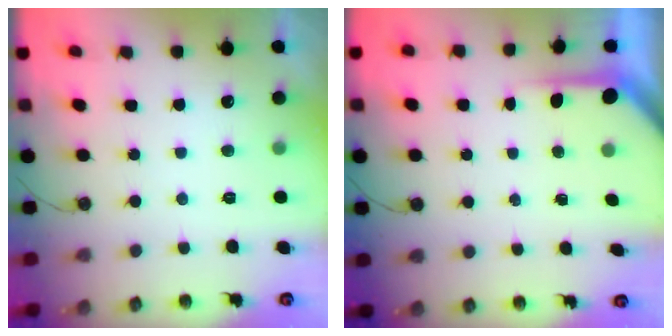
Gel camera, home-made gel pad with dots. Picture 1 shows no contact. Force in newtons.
{"total": 4.0, "press": 4.0, "slide": 0.3}